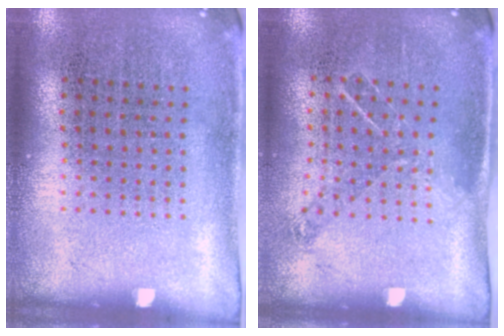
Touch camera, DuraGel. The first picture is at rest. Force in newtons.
{"total": 0.8, "press": 0.8, "slide": 0.2}